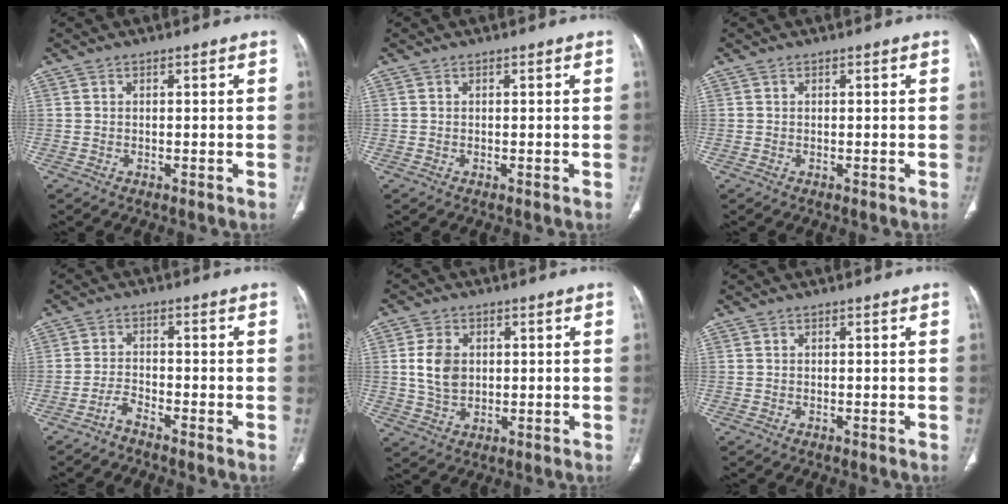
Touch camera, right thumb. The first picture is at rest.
{"total": 0.0}
{"total": 0.0}
{"total": 2.4, "force": [-2.3, 0.3, 0.9], "torque": [-0.021, 0.014, -0.048]}
{"total": 7.1, "force": [1.0, 5.2, 4.7], "torque": [-0.073, -0.003, 0.023]}
{"total": 0.0}